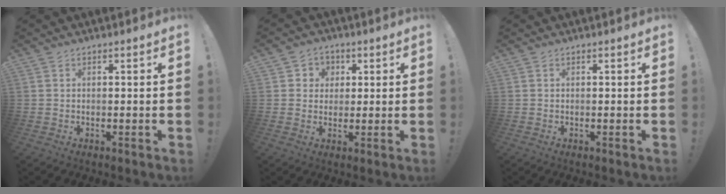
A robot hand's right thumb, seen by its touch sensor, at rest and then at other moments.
{"total": 4.8, "force": [0.6, 4.7, 0.7], "torque": [-0.008, -0.003, 0.011]}
{"total": 0.0}